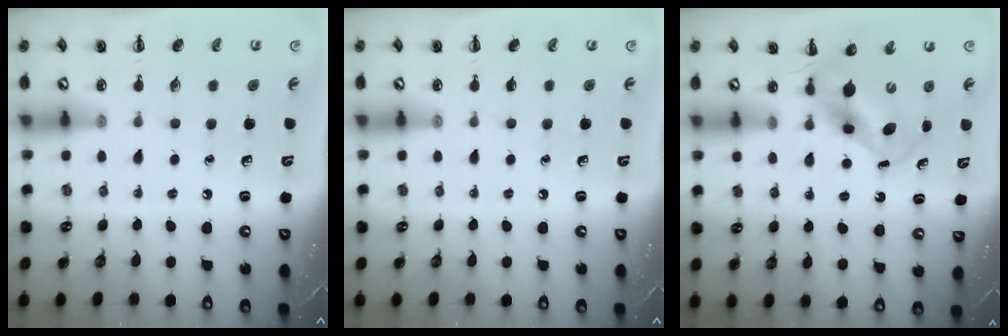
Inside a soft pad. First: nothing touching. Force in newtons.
{"total": 0.0}
{"total": 5.8, "press": 5.8, "slide": 0.6}